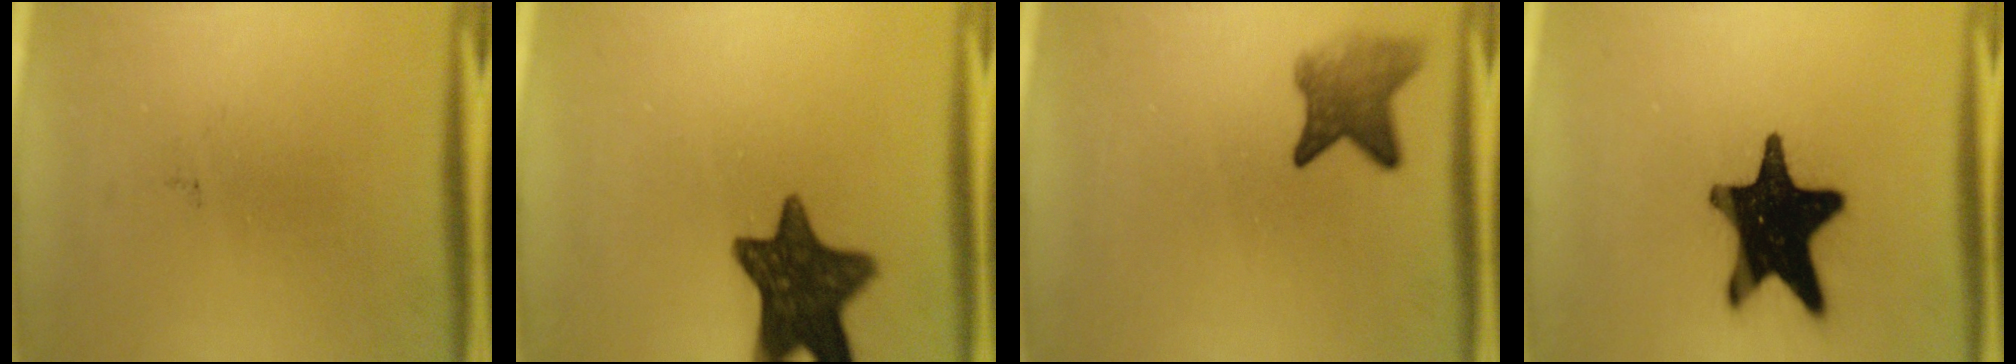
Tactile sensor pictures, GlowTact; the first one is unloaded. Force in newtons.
{"total": 13.1}
{"total": 4.5}
{"total": 20.1}